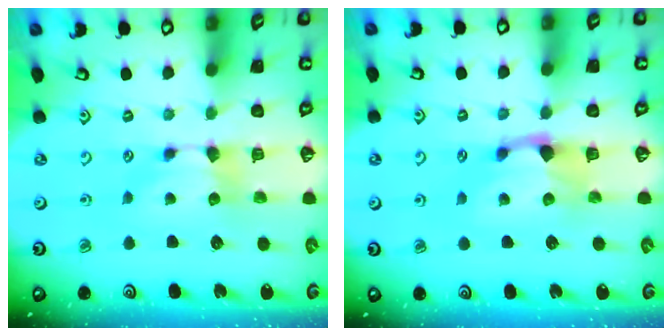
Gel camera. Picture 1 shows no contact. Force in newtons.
{"total": 1.9, "press": 1.1, "slide": 1.5}